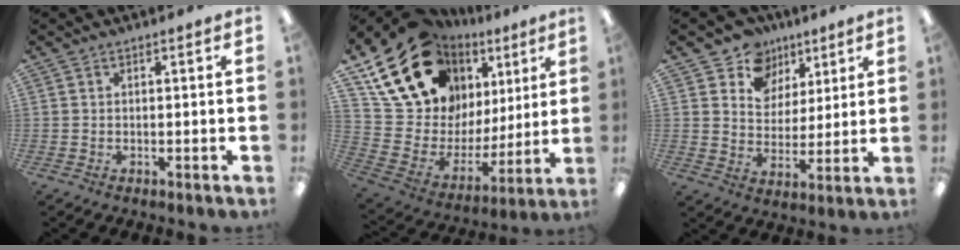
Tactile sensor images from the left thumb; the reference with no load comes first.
{"total": 20.7, "force": [14.9, 12.0, 7.9], "torque": [-0.150, -0.098, 0.285]}
{"total": 10.9, "force": [7.1, 8.2, 1.2], "torque": [-0.027, -0.056, 0.133]}